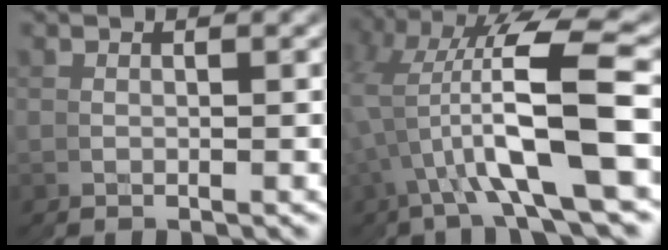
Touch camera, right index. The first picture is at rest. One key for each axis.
{"total": 10.3, "fx": 2.2, "fy": 4.0, "fz": 9.2, "tx": -0.157, "ty": 0.025, "tz": 0.023}